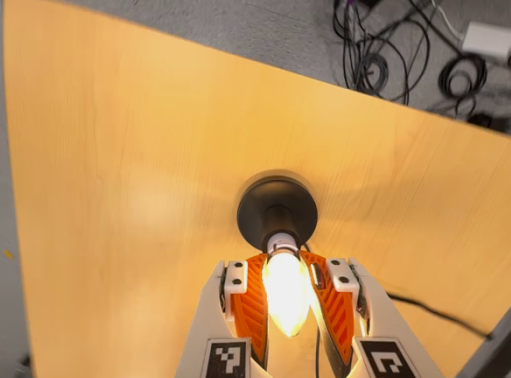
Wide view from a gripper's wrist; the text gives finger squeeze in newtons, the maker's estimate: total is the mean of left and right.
{"total": 27.1, "left": 26.5, "right": 27.8}